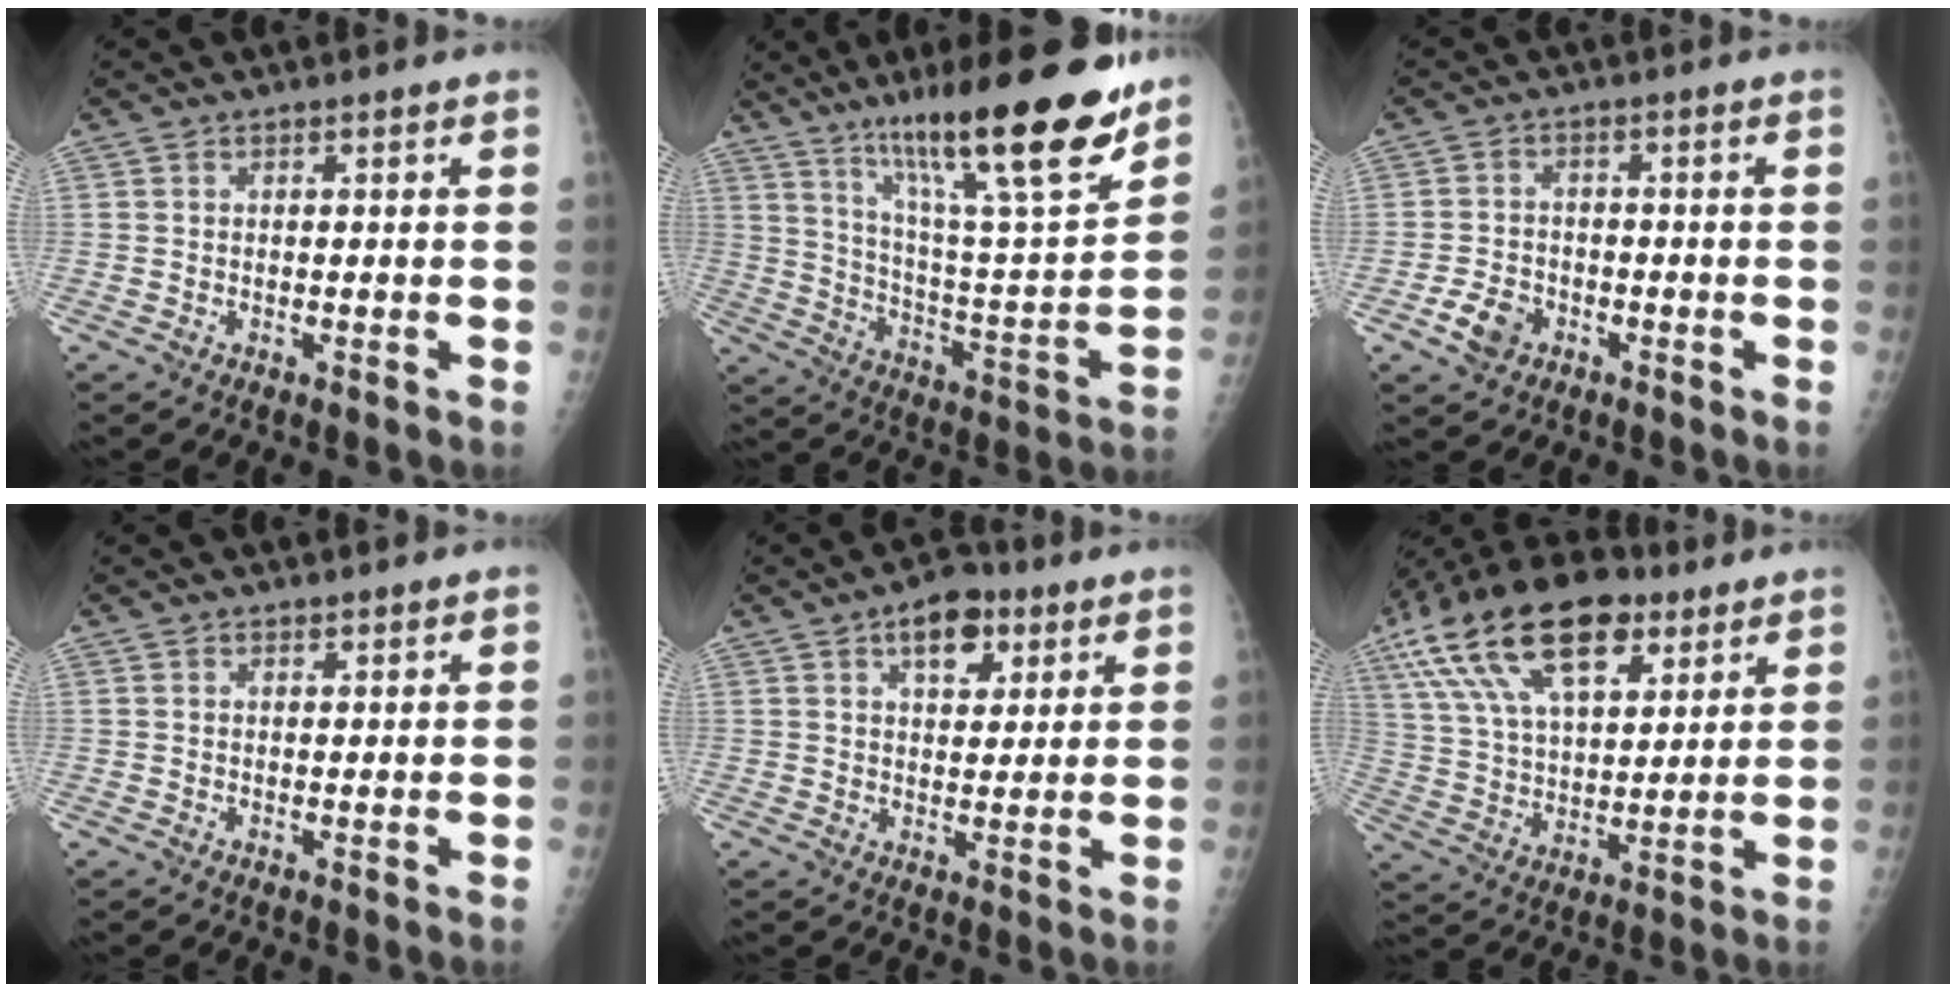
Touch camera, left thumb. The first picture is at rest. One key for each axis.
{"total": 24.2, "fx": 16.5, "fy": 3.8, "fz": 17.3, "tx": -0.256, "ty": -0.076, "tz": 0.273}
{"total": 5.0, "fx": -2.5, "fy": 3.7, "fz": 2.3, "tx": -0.035, "ty": 0.014, "tz": -0.041}
{"total": 0.8, "fx": 0.7, "fy": 0.4, "fz": 0.1, "tx": 0.006, "ty": -0.006, "tz": 0.008}
{"total": 8.2, "fx": 4.2, "fy": 4.8, "fz": 5.2, "tx": -0.047, "ty": -0.012, "tz": 0.058}
{"total": 23.8, "fx": 12.4, "fy": 11.9, "fz": 16.4, "tx": -0.297, "ty": -0.003, "tz": 0.218}